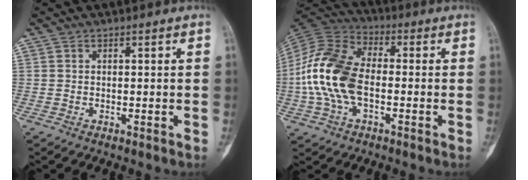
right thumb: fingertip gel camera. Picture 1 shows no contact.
{"total": 16.0, "force": [-2.0, 9.6, 12.6], "torque": [-0.266, 0.032, -0.042]}